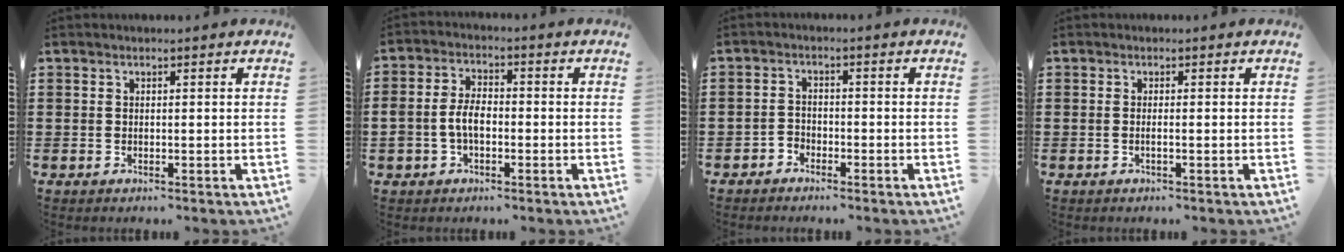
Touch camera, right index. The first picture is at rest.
{"total": 3.2, "force": [-0.5, 2.0, 2.5], "torque": [-0.055, 0.001, -0.013]}
{"total": 2.0, "force": [-1.8, 0.9, -0.1], "torque": [-0.005, 0.002, -0.040]}
{"total": 0.8, "force": [-0.3, 0.0, 0.7], "torque": [-0.014, -0.004, -0.005]}